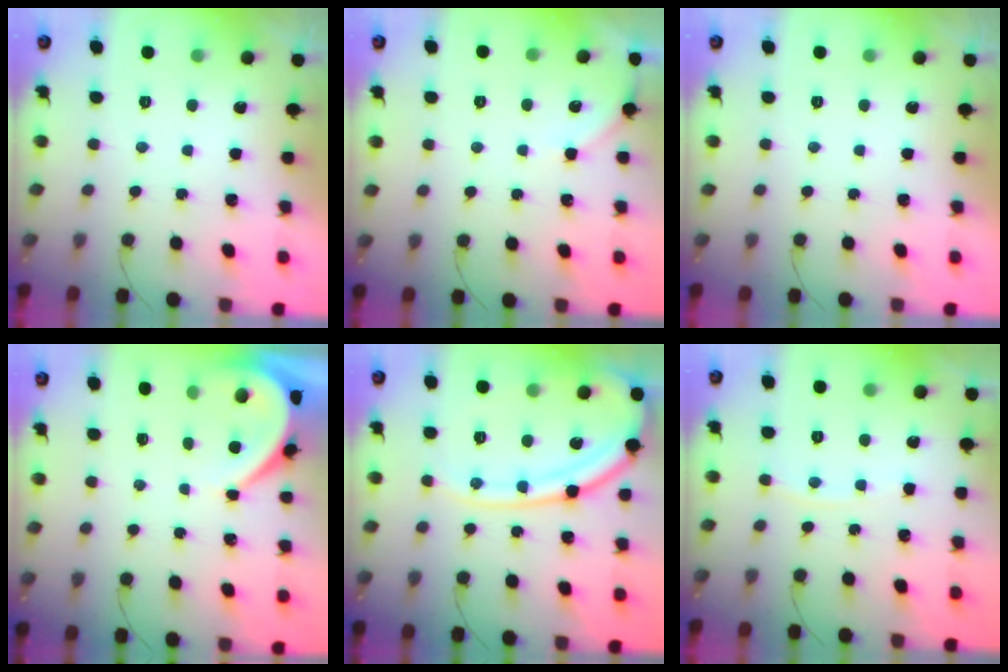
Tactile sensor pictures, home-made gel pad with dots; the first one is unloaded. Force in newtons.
{"total": 2.9, "press": 2.9, "slide": 0.4}
{"total": 0.0}
{"total": 5.1, "press": 5.0, "slide": 0.4}
{"total": 15.7, "press": 15.6, "slide": 1.6}
{"total": 3.6, "press": 3.6, "slide": 0.5}